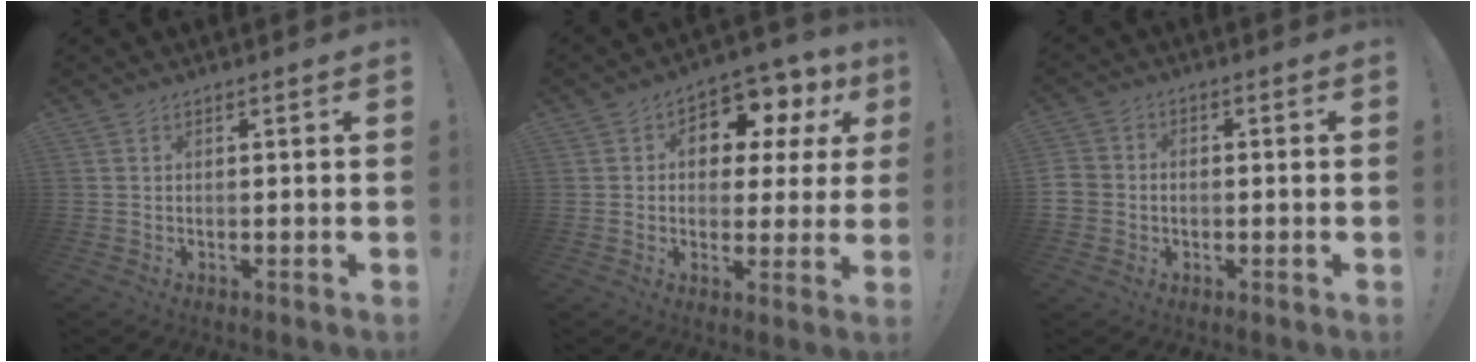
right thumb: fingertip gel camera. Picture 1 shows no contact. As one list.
[{"total": 8.8, "force": [4.7, 5.7, 4.8], "torque": [-0.062, -0.036, 0.082]}, {"total": 4.4, "force": [-1.4, 4.0, 1.4], "torque": [-0.025, 0.011, -0.024]}]